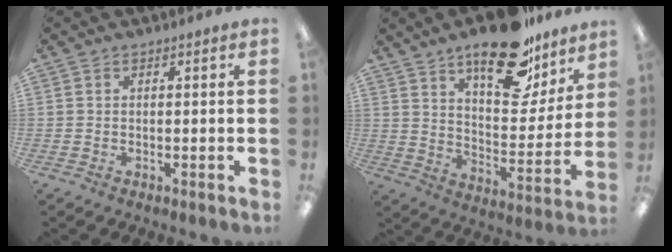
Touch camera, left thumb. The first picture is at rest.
{"total": 22.2, "force": [15.5, 9.7, 12.7], "torque": [-0.174, -0.092, 0.258]}